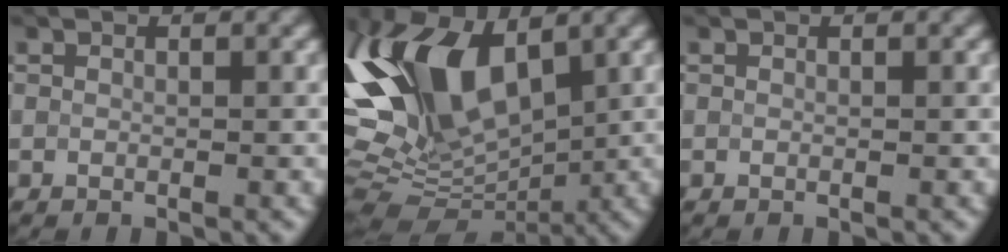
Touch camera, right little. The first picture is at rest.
{"total": 12.1, "force": [3.5, 5.8, 10.0], "torque": [-0.197, 0.018, 0.052]}
{"total": 0.0}